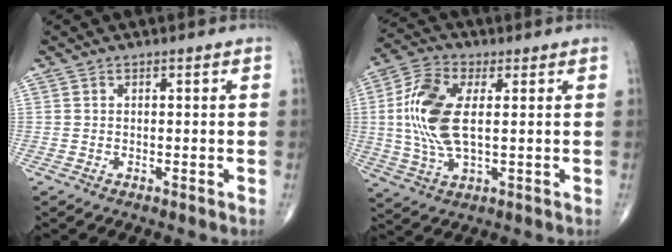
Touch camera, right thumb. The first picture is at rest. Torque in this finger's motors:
{"motor_torque": [-0.40, 0.83, 1.20, 0.31, 0.18]}